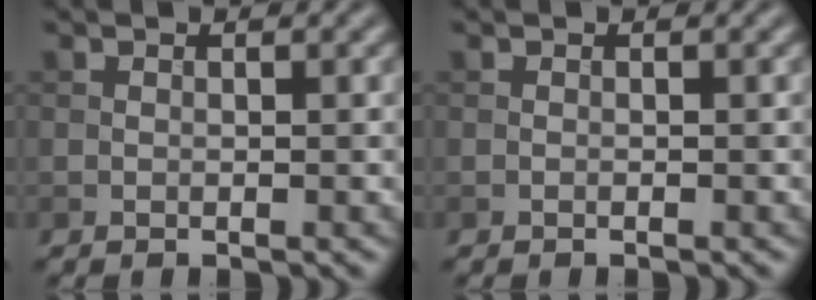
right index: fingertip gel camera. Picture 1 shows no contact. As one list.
[{"total": 0.0}]